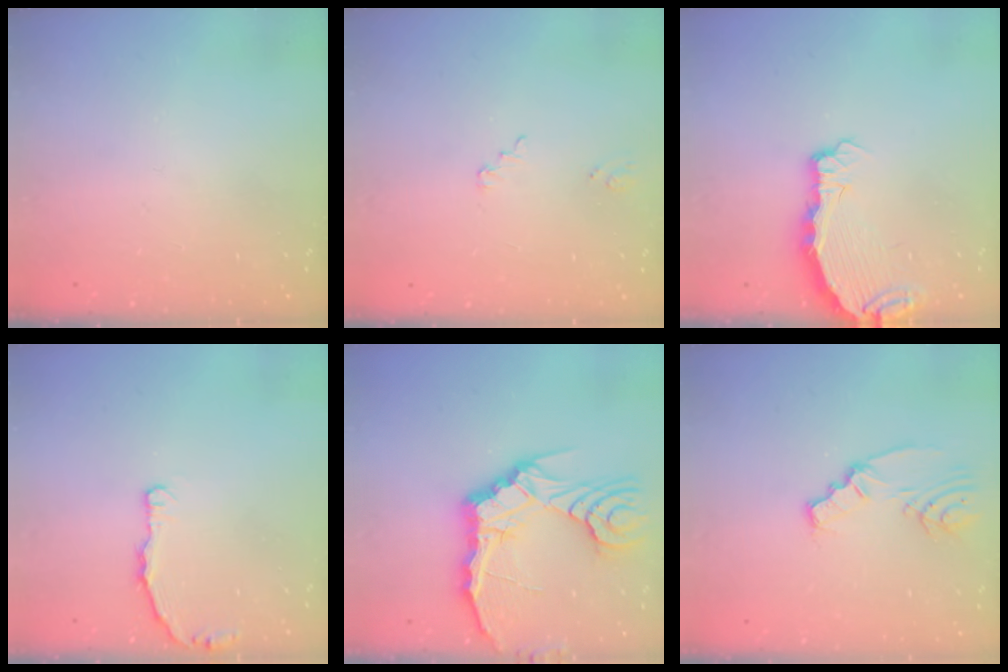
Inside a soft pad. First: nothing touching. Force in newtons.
{"total": 2.2, "press": 2.2, "slide": 0.2}
{"total": 3.8, "press": 3.8, "slide": 0.4}
{"total": 4.4, "press": 4.4, "slide": 0.5}
{"total": 16.7, "press": 16.5, "slide": 2.3}
{"total": 4.0, "press": 4.0, "slide": 0.3}